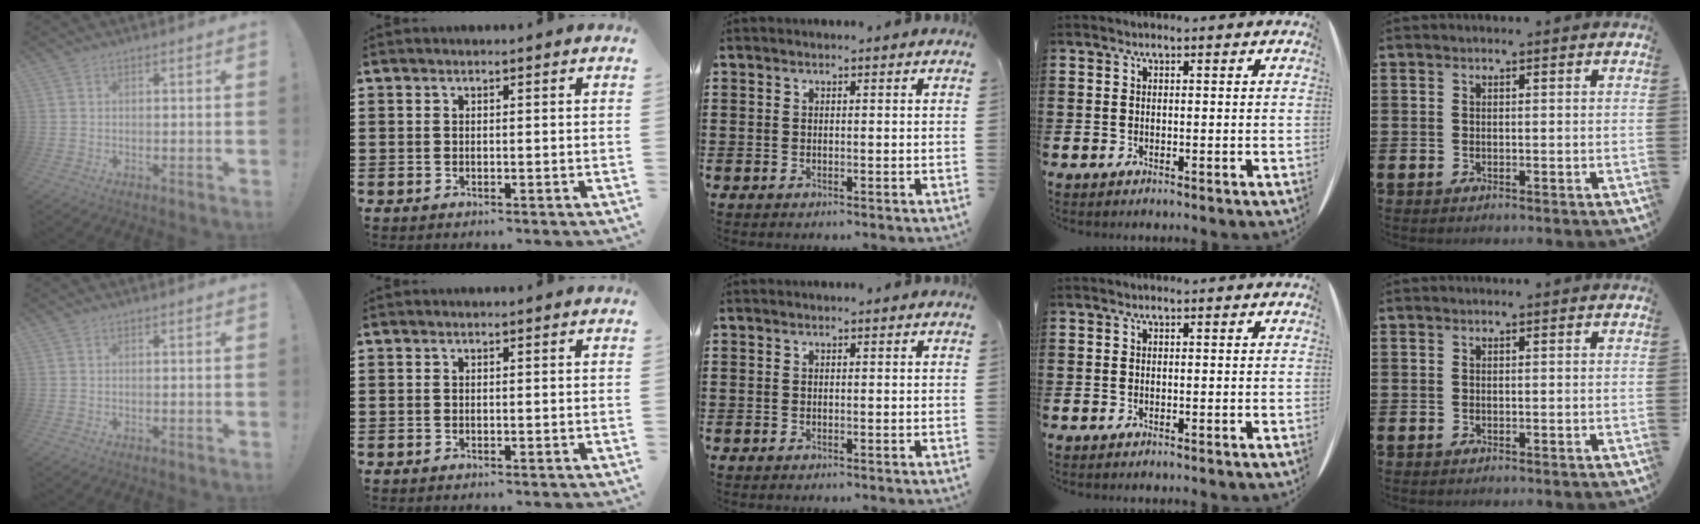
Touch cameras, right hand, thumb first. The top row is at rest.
{}